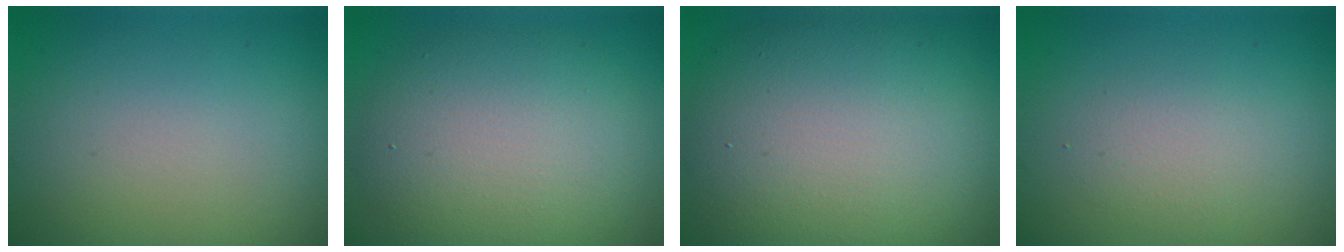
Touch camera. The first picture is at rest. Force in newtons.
{"total": 8.1, "press": 8.1, "slide": 0.3}
{"total": 12.4, "press": 12.4, "slide": 0.7}
{"total": 2.0, "press": 2.0, "slide": 0.2}